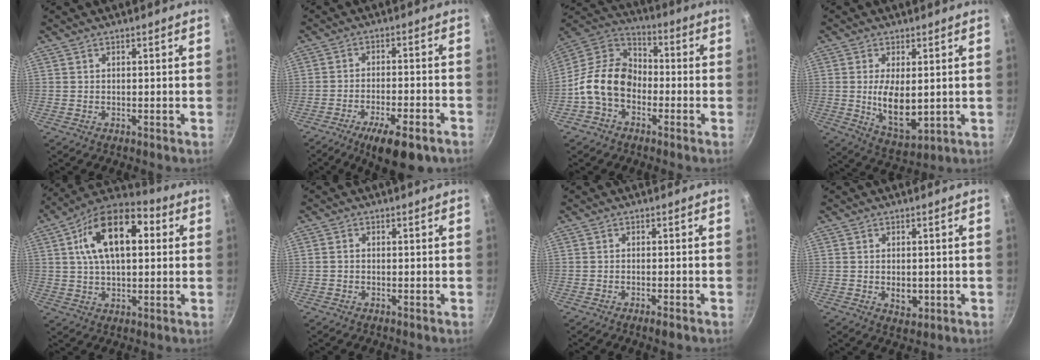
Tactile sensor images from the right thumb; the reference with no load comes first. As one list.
[{"total": 11.2, "force": [-6.7, 3.2, 8.4], "torque": [-0.126, 0.024, -0.100]}, {"total": 13.4, "force": [-3.8, 9.7, 8.4], "torque": [-0.114, 0.043, -0.096]}, {"total": 9.8, "force": [0.3, 4.7, 8.7], "torque": [-0.149, -0.018, 0.019]}, {"total": 17.9, "force": [4.3, 10.0, 14.3], "torque": [-0.215, 0.020, 0.054]}, {"total": 0.9, "force": [-0.3, 0.7, 0.5], "torque": [-0.008, 0.004, -0.006]}, {"total": 2.0, "force": [-1.3, 0.4, 1.4], "torque": [-0.035, 0.007, -0.021]}, {"total": 3.6, "force": [-0.4, 2.4, 2.7], "torque": [-0.034, -0.003, -0.003]}]